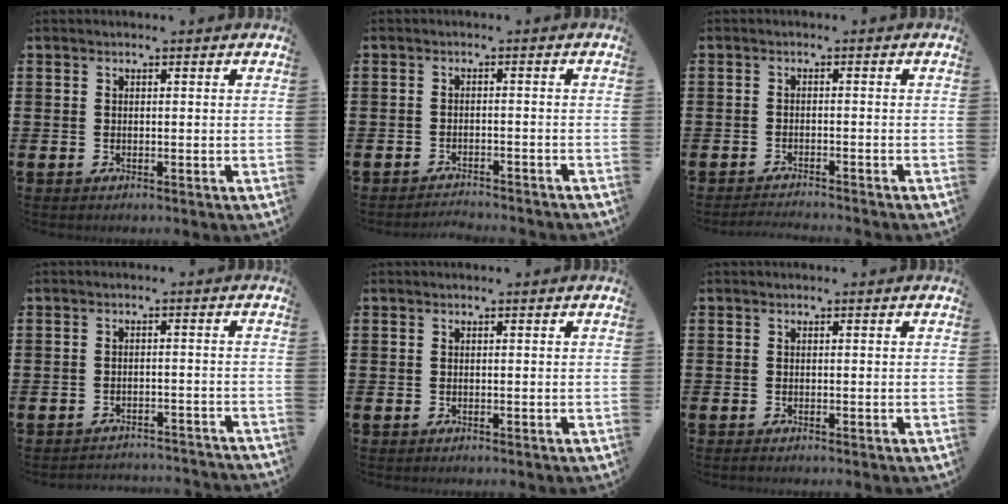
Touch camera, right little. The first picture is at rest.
{"total": 1.7, "force": [-1.7, -0.1, -0.1], "torque": [-0.001, 0.006, -0.037]}
{"total": 1.3, "force": [-1.3, -0.2, 0.1], "torque": [-0.003, 0.003, -0.027]}
{"total": 2.0, "force": [-2.0, -0.1, -0.1], "torque": [-0.003, 0.004, -0.044]}
{"total": 0.0}
{"total": 0.0}